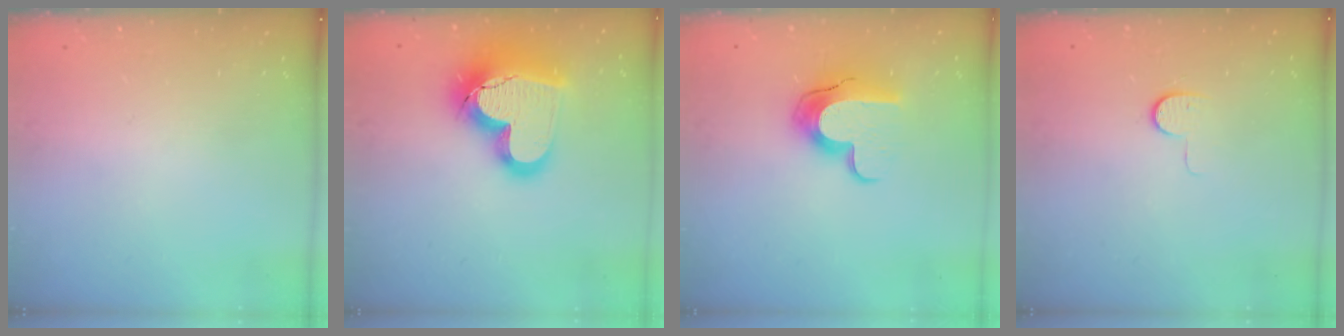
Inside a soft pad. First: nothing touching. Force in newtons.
{"total": 21.8, "press": 21.7, "slide": 1.8}
{"total": 12.5, "press": 12.5, "slide": 0.7}
{"total": 6.8, "press": 6.8, "slide": 0.6}